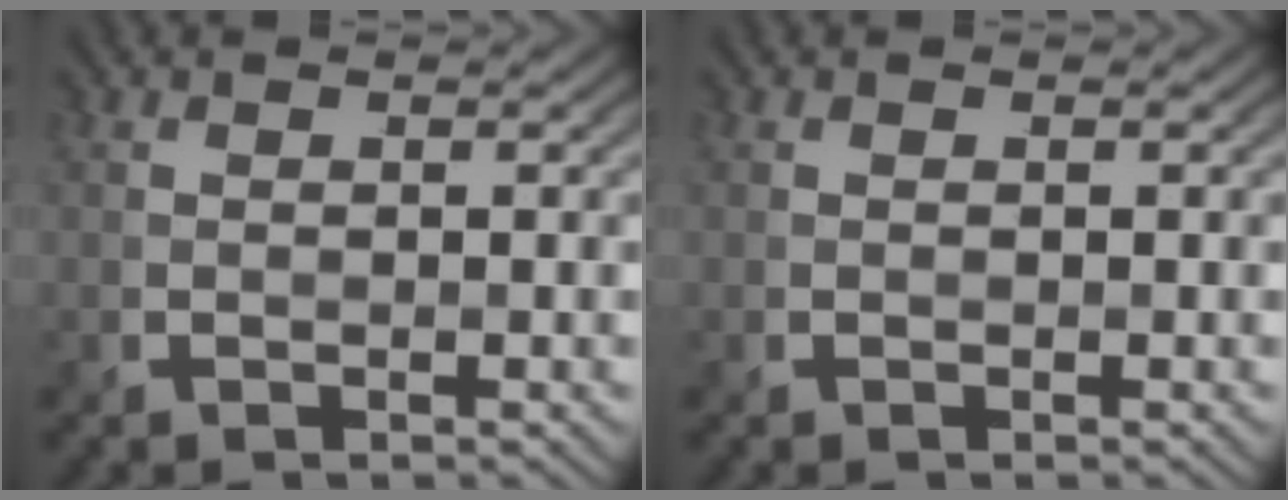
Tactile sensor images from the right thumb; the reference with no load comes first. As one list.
[{"total": 0.0}]